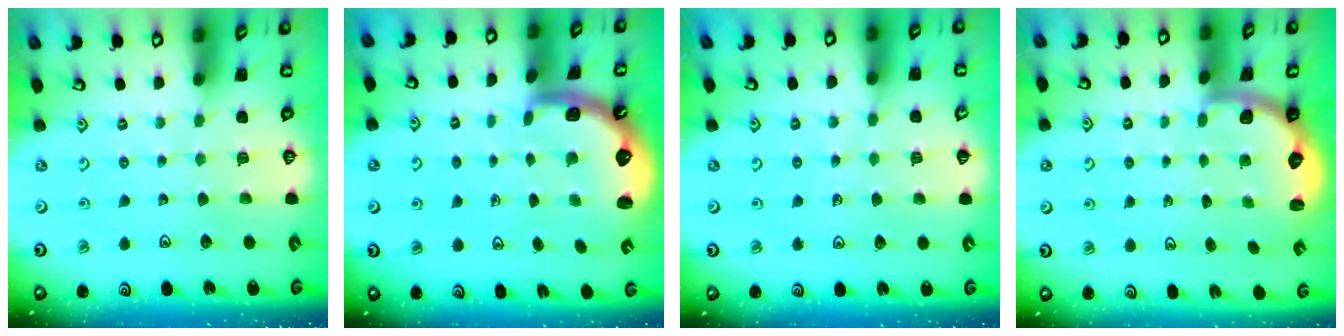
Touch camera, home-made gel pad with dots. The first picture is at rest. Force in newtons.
{"total": 1.5, "press": 1.4, "slide": 0.6}
{"total": 3.6, "press": 3.5, "slide": 1.0}
{"total": 2.5, "press": 2.1, "slide": 1.3}